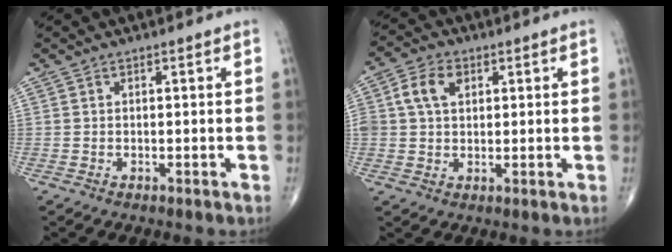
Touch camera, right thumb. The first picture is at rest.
{"total": 6.7, "force": [2.0, 4.7, 4.4], "torque": [-0.078, 0.010, 0.034]}